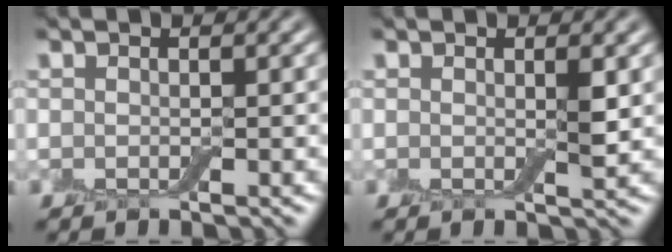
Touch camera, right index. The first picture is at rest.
{"total": 1.5, "force": [0.2, 0.6, 1.4], "torque": [-0.021, -0.002, 0.004]}